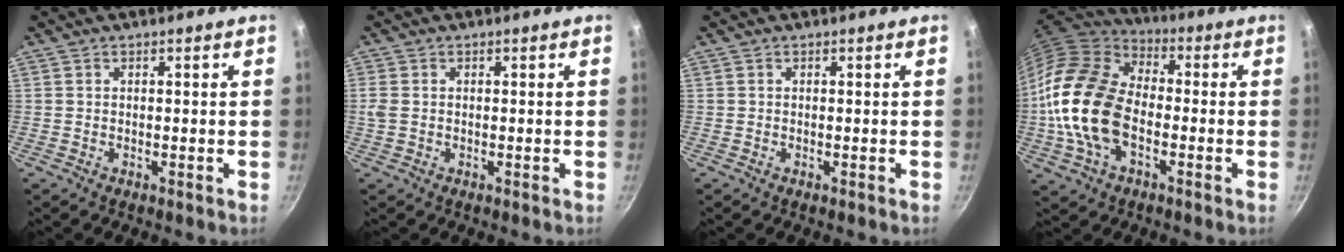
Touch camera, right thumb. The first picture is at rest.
{"total": 2.3, "force": [0.0, 1.7, 1.6], "torque": [-0.055, -0.001, -0.002]}
{"total": 0.0}
{"total": 19.0, "force": [-3.3, 11.9, 14.5], "torque": [-0.291, 0.026, -0.068]}